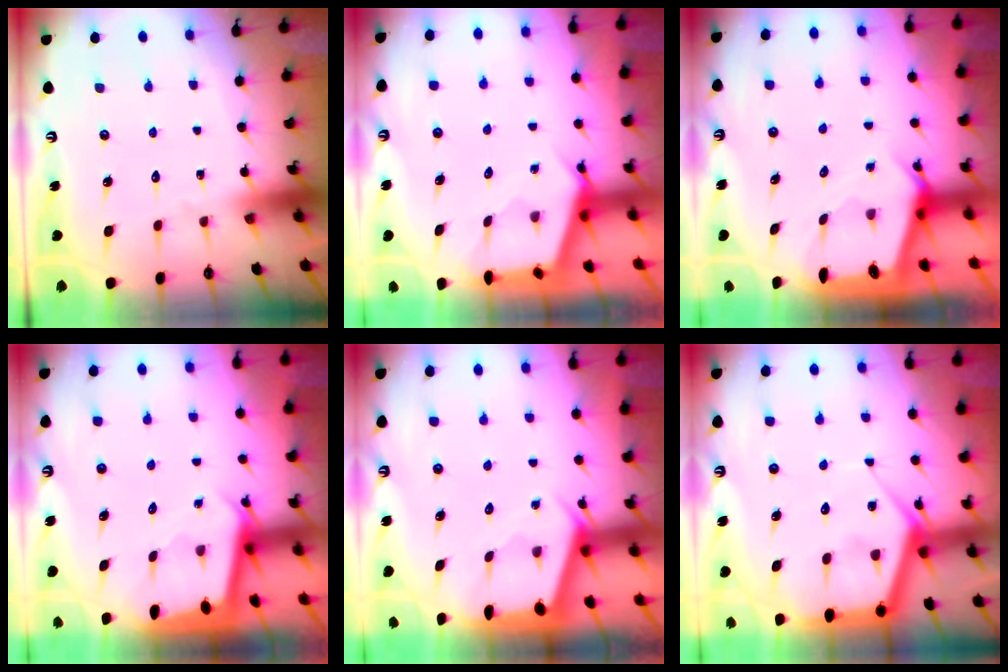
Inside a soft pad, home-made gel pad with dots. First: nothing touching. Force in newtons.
{"total": 2.6, "press": 2.6, "slide": 0.3}
{"total": 2.9, "press": 2.9, "slide": 0.2}
{"total": 2.1, "press": 2.1, "slide": 0.1}
{"total": 2.4, "press": 2.3, "slide": 0.3}
{"total": 8.2, "press": 8.2, "slide": 0.7}